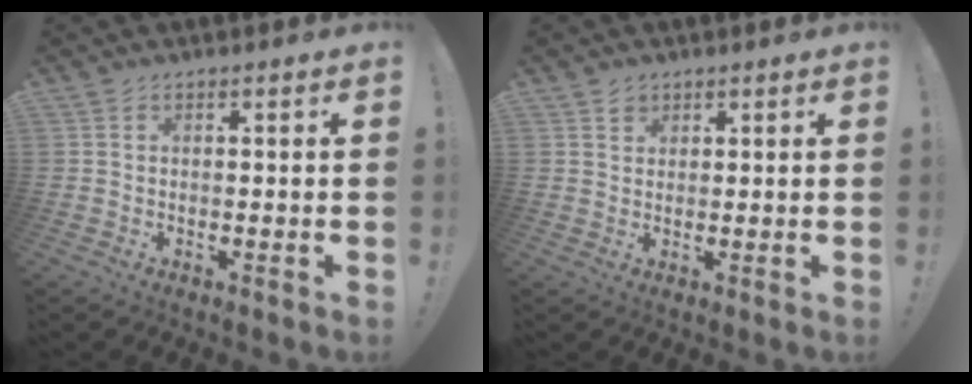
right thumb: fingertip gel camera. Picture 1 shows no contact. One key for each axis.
{"total": 1.7, "fx": 1.3, "fy": 1.2, "fz": 0.1, "tx": 0.007, "ty": -0.008, "tz": 0.022}